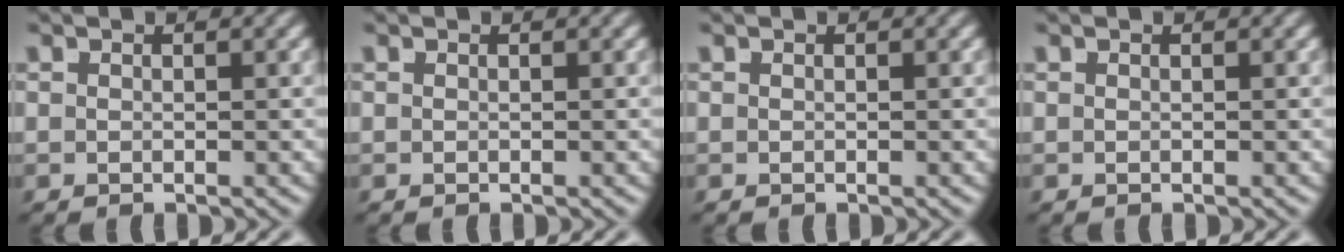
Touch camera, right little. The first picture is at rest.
{"total": 0.0}
{"total": 0.0}
{"total": 0.0}